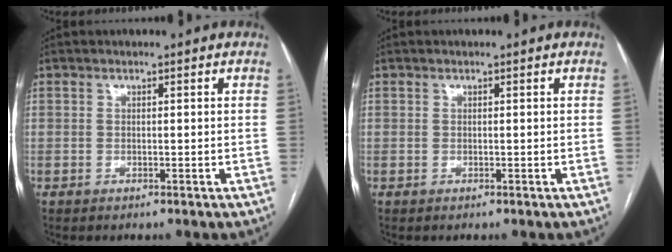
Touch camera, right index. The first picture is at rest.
{"total": 0.0}